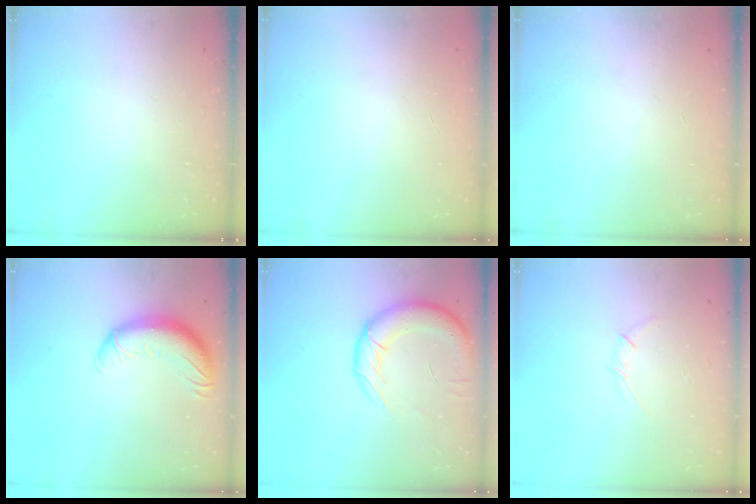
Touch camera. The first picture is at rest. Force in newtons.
{"total": 0.6, "press": 0.5, "slide": 0.2}
{"total": 0.0}
{"total": 13.4, "press": 13.0, "slide": 3.2}
{"total": 17.6, "press": 17.3, "slide": 3.5}
{"total": 3.7, "press": 3.6, "slide": 0.9}